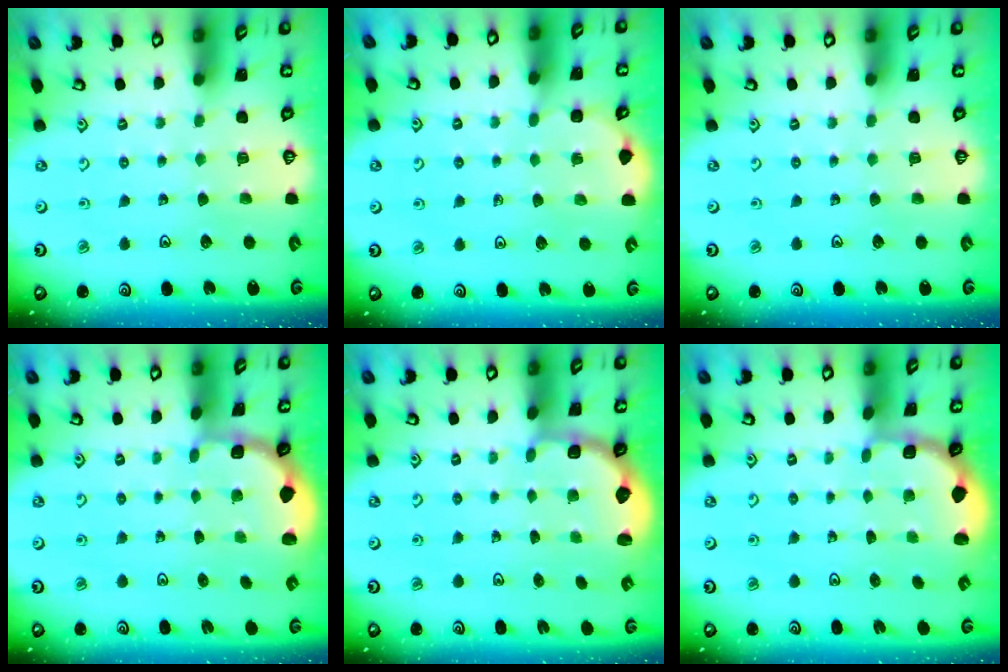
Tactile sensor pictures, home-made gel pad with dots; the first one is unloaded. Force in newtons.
{"total": 2.6, "press": 2.6, "slide": 0.3}
{"total": 0.0}
{"total": 1.8, "press": 1.7, "slide": 0.7}
{"total": 2.8, "press": 2.3, "slide": 1.5}
{"total": 1.8, "press": 1.6, "slide": 0.7}